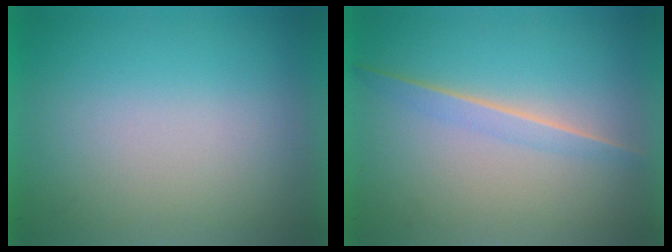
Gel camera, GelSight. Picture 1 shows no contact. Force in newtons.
{"total": 1.3}